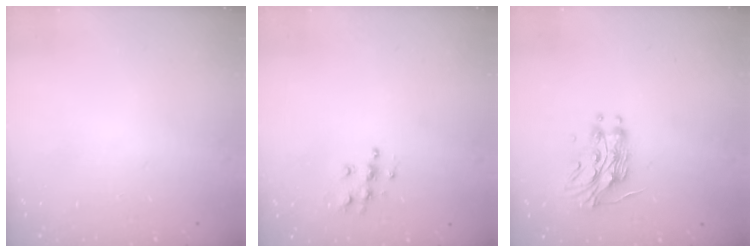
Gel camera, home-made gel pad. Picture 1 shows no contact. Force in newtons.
{"total": 6.6, "press": 6.6, "slide": 0.3}
{"total": 11.8, "press": 11.8, "slide": 0.6}